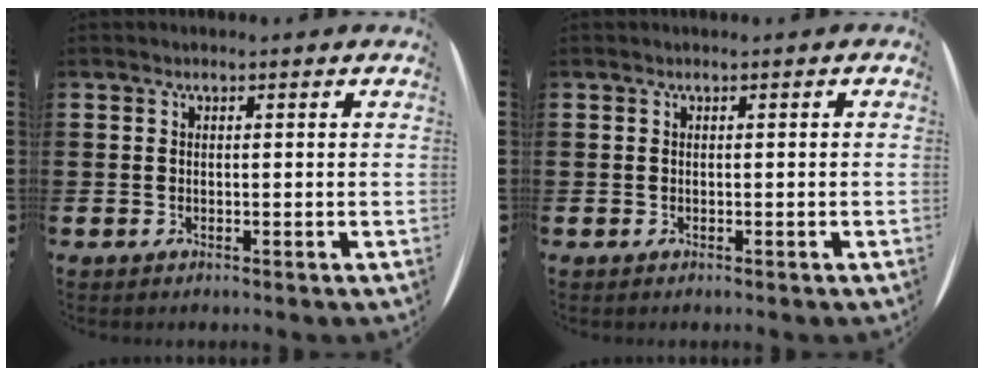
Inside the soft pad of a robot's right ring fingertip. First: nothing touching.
{"total": 0.0}